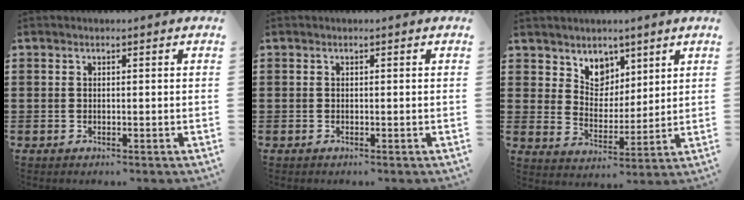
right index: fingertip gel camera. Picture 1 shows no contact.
{"total": 0.0}
{"total": 5.8, "force": [4.2, 4.0, 0.5], "torque": [-0.032, -0.010, 0.077]}